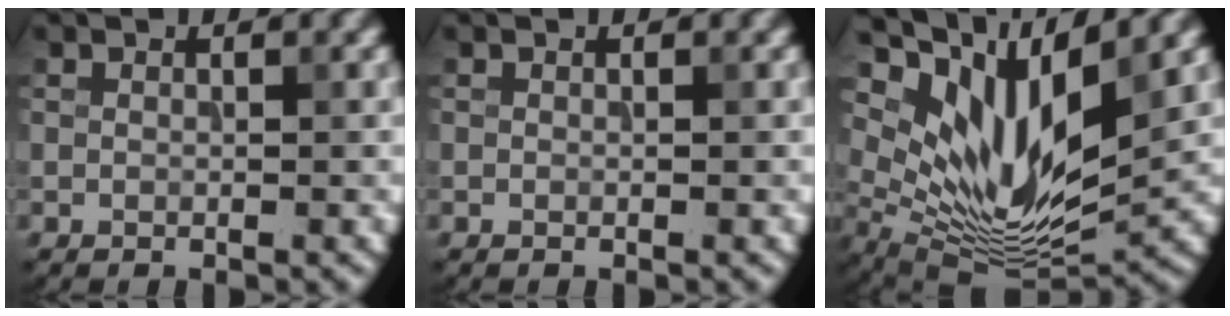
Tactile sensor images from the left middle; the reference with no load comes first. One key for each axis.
{"total": 0.0}
{"total": 11.0, "fx": 4.8, "fy": 4.3, "fz": 8.9, "tx": -0.166, "ty": -0.013, "tz": 0.099}